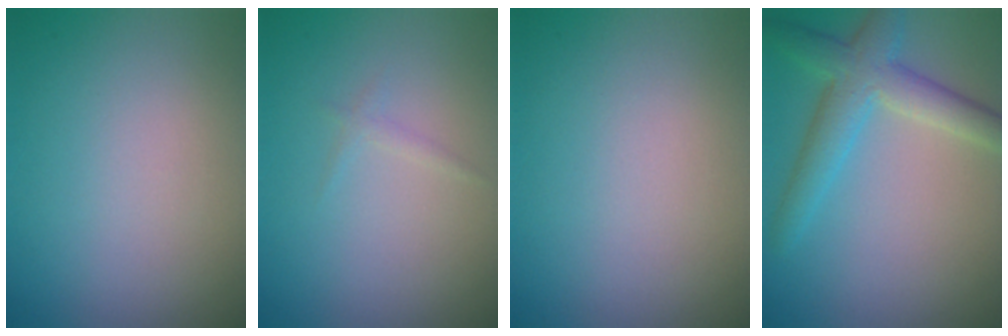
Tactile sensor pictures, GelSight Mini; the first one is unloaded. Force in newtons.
{"total": 0.6, "press": 0.6, "slide": 0.1}
{"total": 0.0}
{"total": 4.7, "press": 4.7, "slide": 0.1}